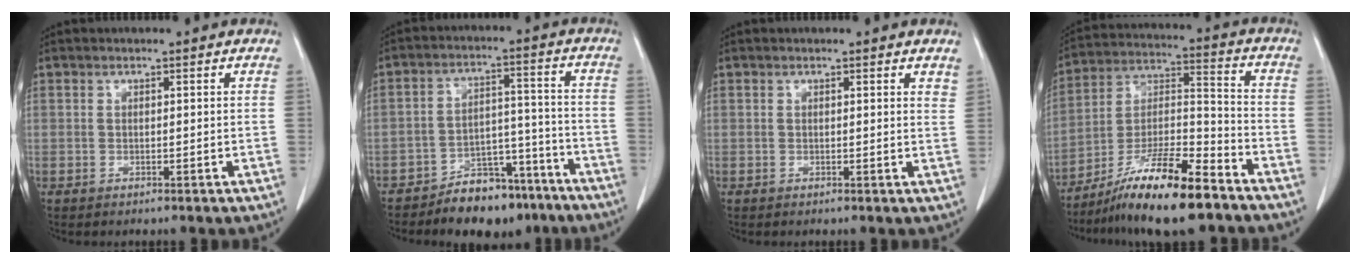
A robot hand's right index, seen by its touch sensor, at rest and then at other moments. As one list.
[{"total": 10.4, "force": [-8.2, 4.8, 4.0], "torque": [-0.041, 0.037, -0.130]}, {"total": 1.5, "force": [1.3, 0.4, 0.6], "torque": [-0.007, -0.005, 0.006]}, {"total": 15.7, "force": [-11.3, 1.8, 10.7], "torque": [-0.202, -0.008, -0.199]}]